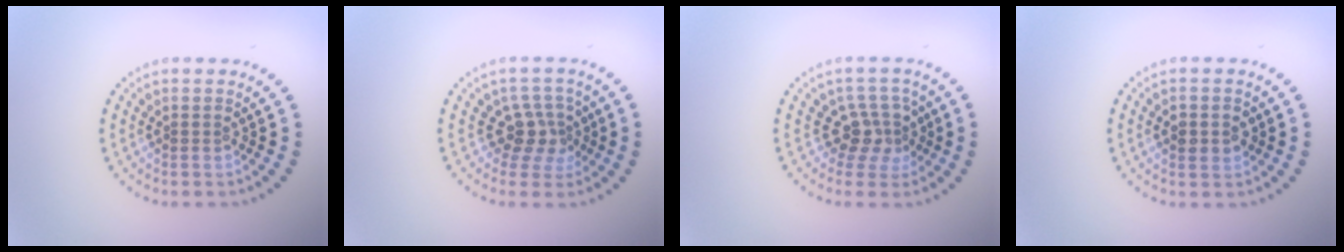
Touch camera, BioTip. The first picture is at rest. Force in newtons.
{"total": 2.7, "press": 2.2, "slide": 1.7}
{"total": 2.8, "press": 2.1, "slide": 1.8}
{"total": 2.6, "press": 2.6, "slide": 0.1}